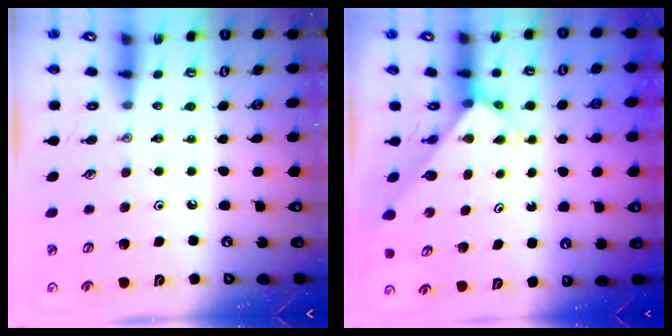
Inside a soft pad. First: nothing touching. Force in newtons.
{"total": 2.8, "press": 2.8, "slide": 0.2}